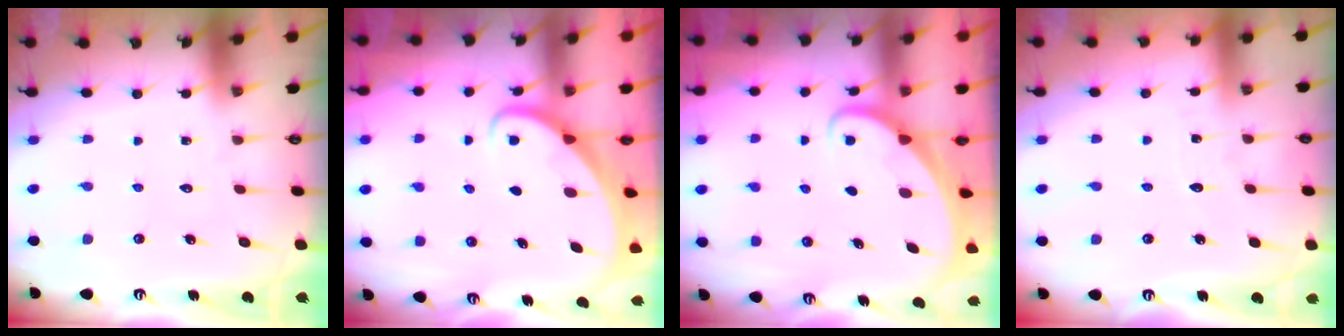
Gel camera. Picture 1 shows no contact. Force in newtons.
{"total": 2.4, "press": 2.4, "slide": 0.2}
{"total": 1.6, "press": 1.6, "slide": 0.1}
{"total": 2.7, "press": 2.7, "slide": 0.2}